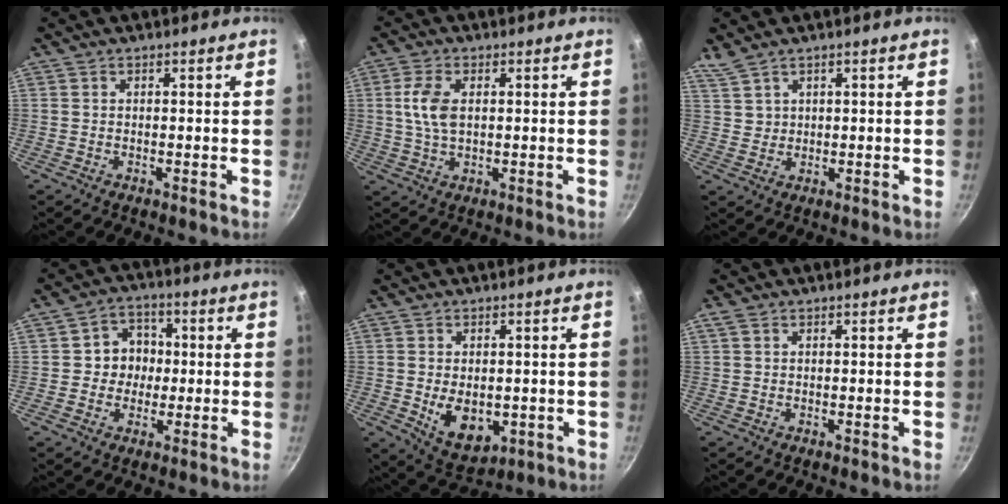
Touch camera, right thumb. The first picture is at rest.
{"total": 6.5, "force": [1.1, 3.7, 5.2], "torque": [-0.104, 0.003, 0.020]}
{"total": 3.4, "force": [2.9, 1.3, 1.3], "torque": [-0.028, -0.001, 0.068]}
{"total": 7.1, "force": [0.1, 6.6, 2.7], "torque": [0.007, 0.011, -0.009]}
{"total": 8.8, "force": [-0.9, 5.9, 6.5], "torque": [-0.086, -0.012, 0.008]}
{"total": 1.1, "force": [0.6, 0.6, 0.8], "torque": [-0.019, 0.004, 0.014]}